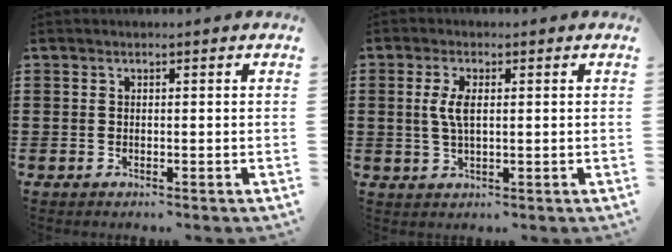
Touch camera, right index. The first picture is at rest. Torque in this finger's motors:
{"motor_torque": [0.67, -0.04, 0.24, 0.10]}